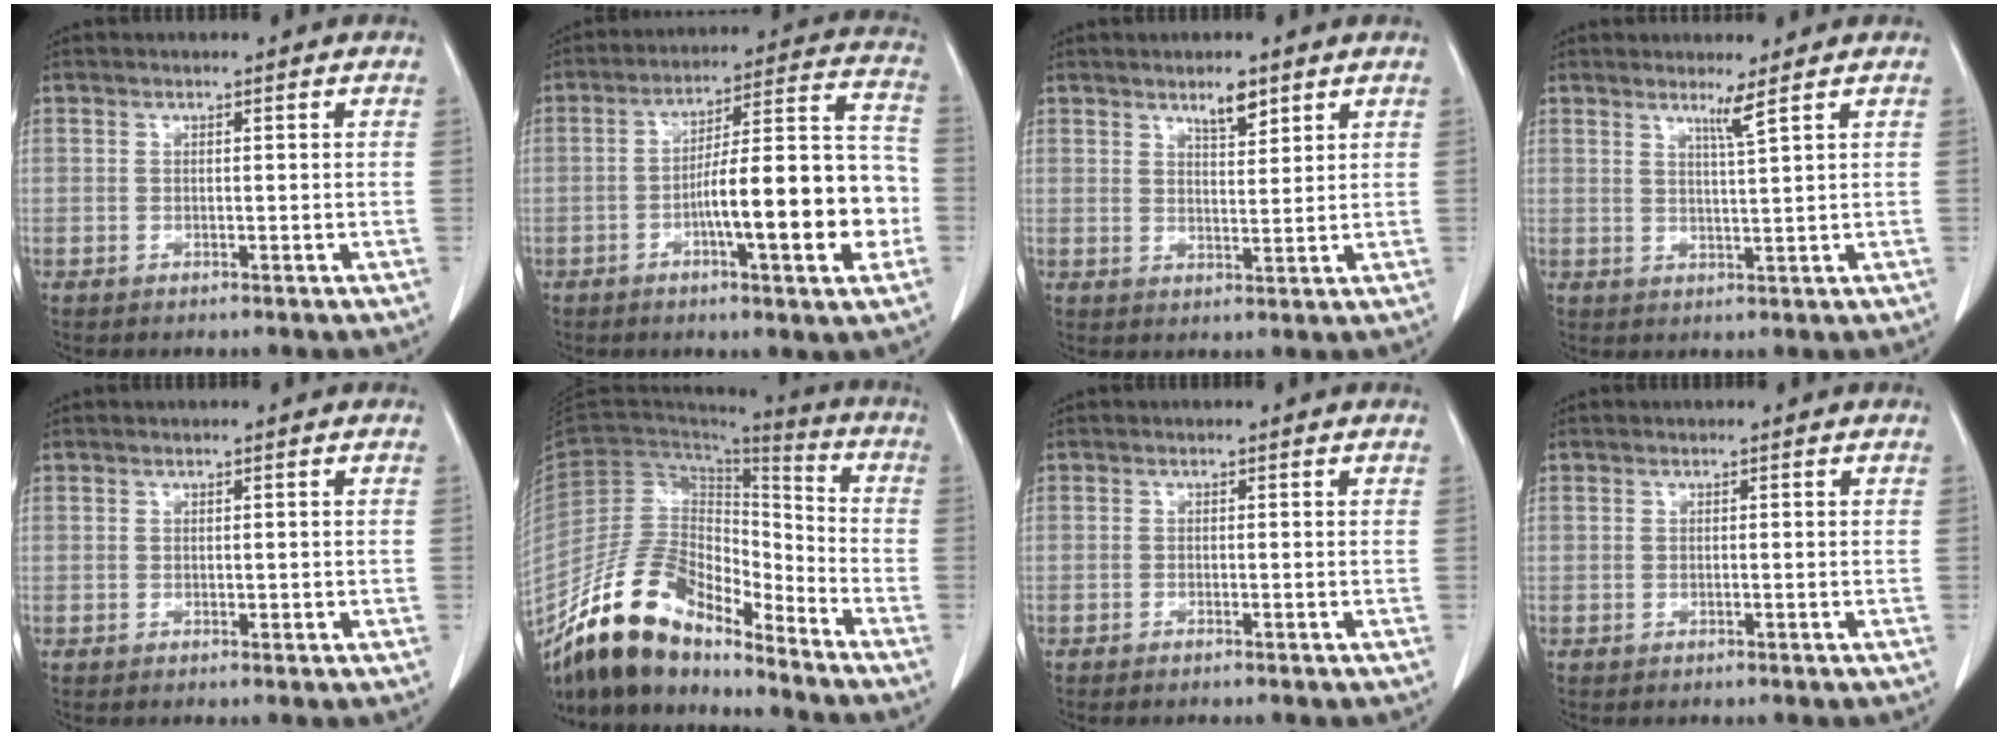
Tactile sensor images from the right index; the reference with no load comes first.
{"total": 16.6, "force": [-4.5, 2.6, 15.7], "torque": [-0.234, 0.024, -0.063]}
{"total": 3.7, "force": [2.7, 1.1, 2.3], "torque": [-0.040, -0.002, 0.046]}
{"total": 2.5, "force": [1.7, -1.0, 1.6], "torque": [-0.032, -0.015, 0.035]}
{"total": 0.6, "force": [0.0, 0.5, 0.4], "torque": [-0.003, 0.002, 0.002]}
{"total": 16.1, "force": [-13.3, 5.8, 7.0], "torque": [-0.125, 0.038, -0.246]}
{"total": 0.7, "force": [-0.6, 0.0, 0.3], "torque": [-0.009, -0.001, -0.010]}
{"total": 0.0}